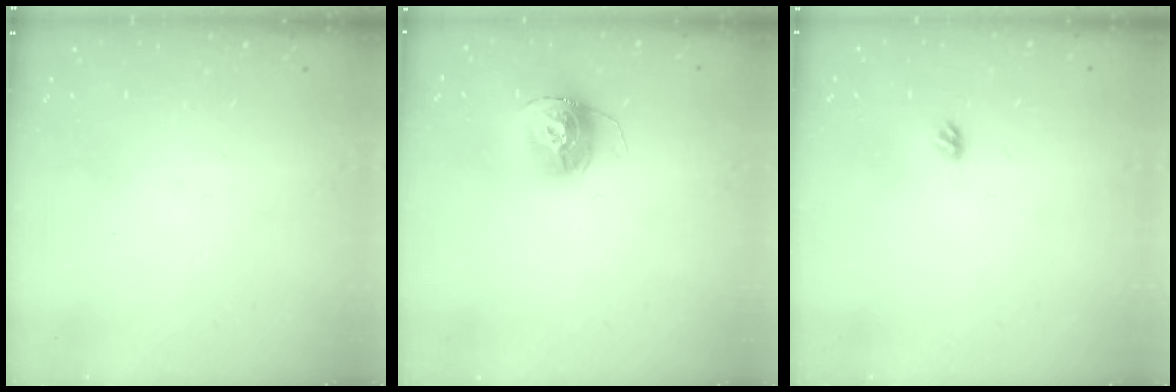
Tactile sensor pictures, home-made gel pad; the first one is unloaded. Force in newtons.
{"total": 13.1, "press": 13.0, "slide": 1.1}
{"total": 3.5, "press": 3.4, "slide": 0.7}